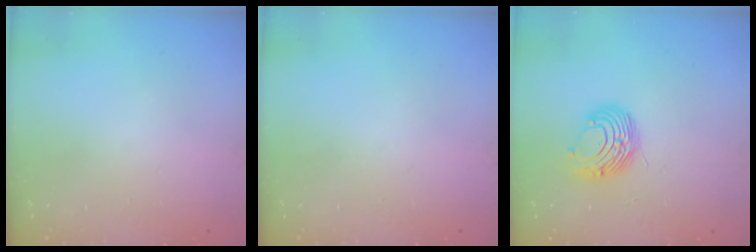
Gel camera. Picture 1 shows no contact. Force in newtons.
{"total": 0.0}
{"total": 11.4, "press": 11.3, "slide": 1.1}